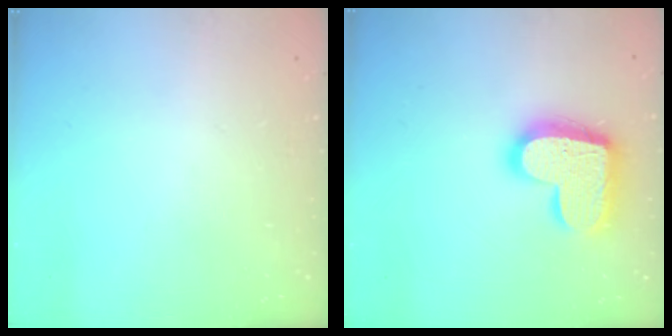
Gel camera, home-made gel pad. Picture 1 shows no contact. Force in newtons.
{"total": 18.7, "press": 18.6, "slide": 1.1}